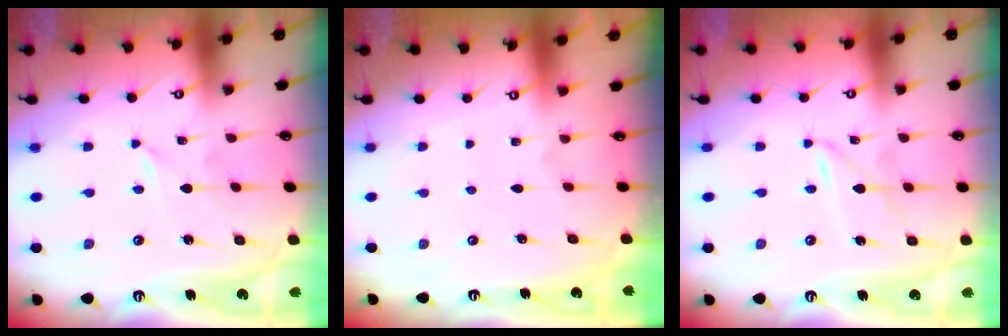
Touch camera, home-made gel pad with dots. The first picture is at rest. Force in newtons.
{"total": 0.0}
{"total": 2.3, "press": 2.3, "slide": 0.3}